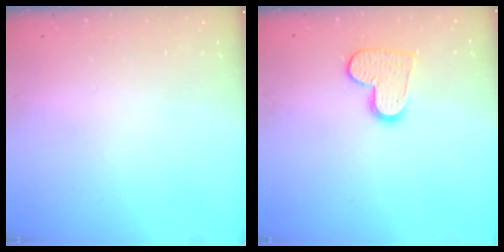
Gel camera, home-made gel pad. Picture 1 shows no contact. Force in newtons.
{"total": 11.2, "press": 11.1, "slide": 0.7}